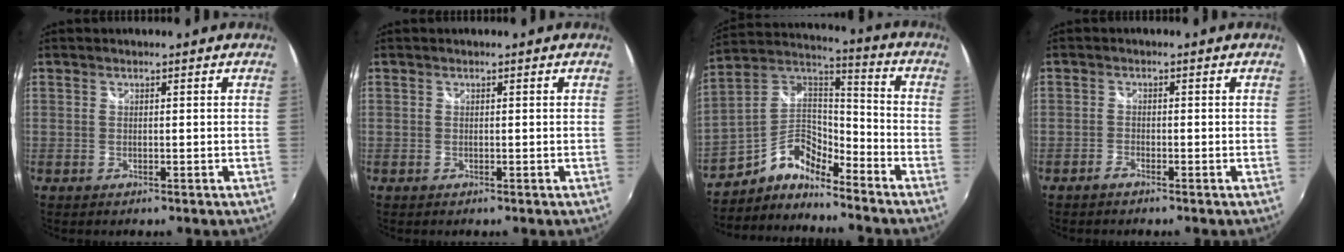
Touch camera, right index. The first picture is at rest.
{"total": 0.0}
{"total": 10.1, "force": [-7.6, 4.2, 5.2], "torque": [-0.119, 0.032, -0.157]}
{"total": 1.1, "force": [-1.1, 0.2, 0.3], "torque": [-0.010, 0.001, -0.023]}